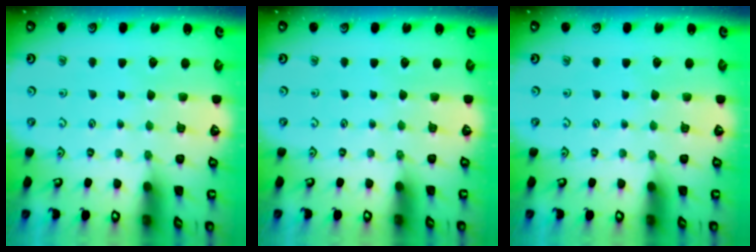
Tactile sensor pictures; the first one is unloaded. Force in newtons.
{"total": 0.0}
{"total": 0.0}